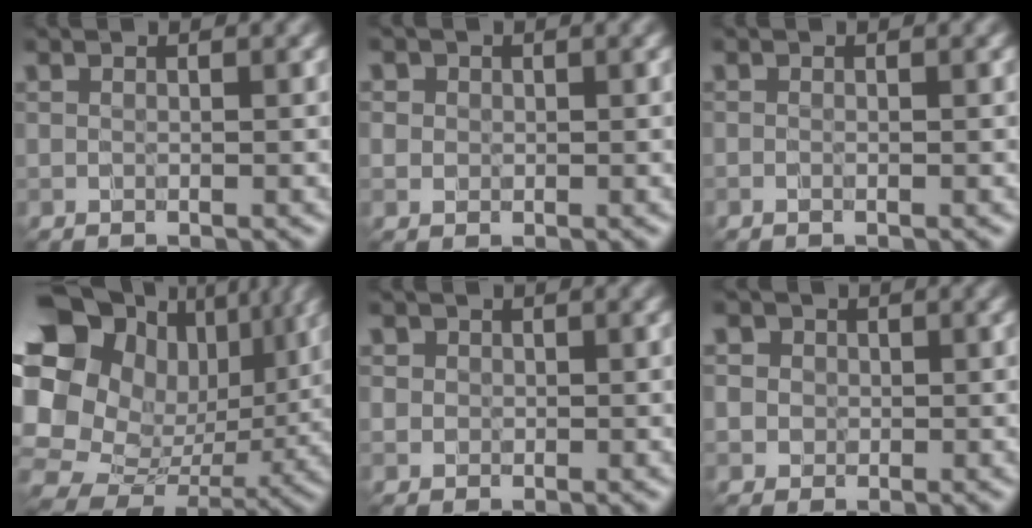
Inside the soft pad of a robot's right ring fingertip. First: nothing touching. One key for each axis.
{"total": 1.2, "fx": 0.3, "fy": 1.1, "fz": 0.2, "tx": 0.002, "ty": 0.001, "tz": 0.002}
{"total": 0.0}
{"total": 19.4, "fx": 3.5, "fy": 16.1, "fz": 10.1, "tx": -0.228, "ty": 0.011, "tz": 0.074}
{"total": 1.1, "fx": 0.2, "fy": 1.1, "fz": 0.1, "tx": 0.006, "ty": -0.001, "tz": 0.001}
{"total": 3.0, "fx": 1.1, "fy": 2.7, "fz": 0.9, "tx": 0.002, "ty": 0.012, "tz": 0.004}